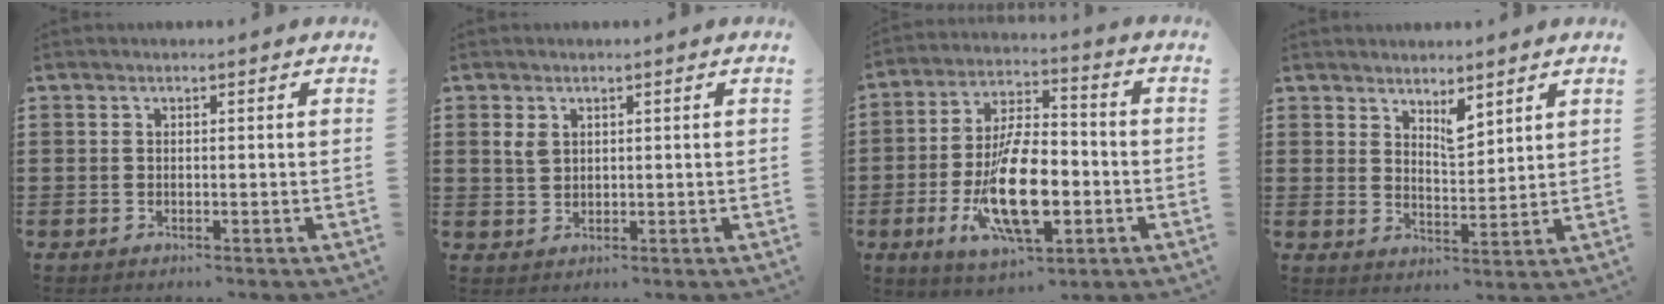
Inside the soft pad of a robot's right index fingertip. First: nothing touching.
{"total": 2.4, "force": [1.0, 1.7, 1.4], "torque": [-0.033, 0.007, 0.019]}
{"total": 14.7, "force": [-3.8, 6.2, 12.8], "torque": [-0.245, -0.012, -0.068]}
{"total": 4.2, "force": [3.6, 1.3, 1.7], "torque": [-0.033, -0.008, 0.063]}